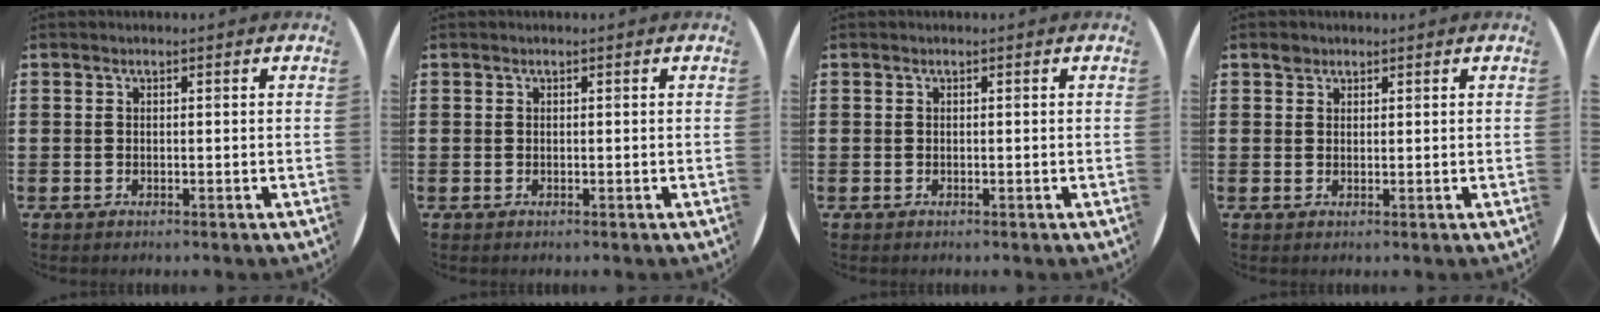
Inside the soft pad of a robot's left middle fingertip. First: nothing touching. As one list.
[{"total": 0.0}, {"total": 0.0}, {"total": 1.3, "force": [1.1, 0.7, 0.1], "torque": [0.005, 0.000, 0.020]}]